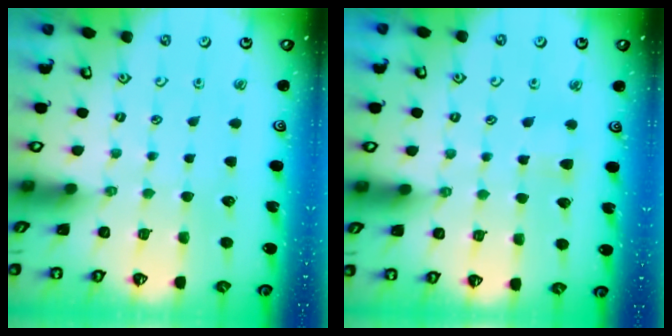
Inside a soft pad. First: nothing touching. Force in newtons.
{"total": 3.5, "press": 3.5, "slide": 0.5}